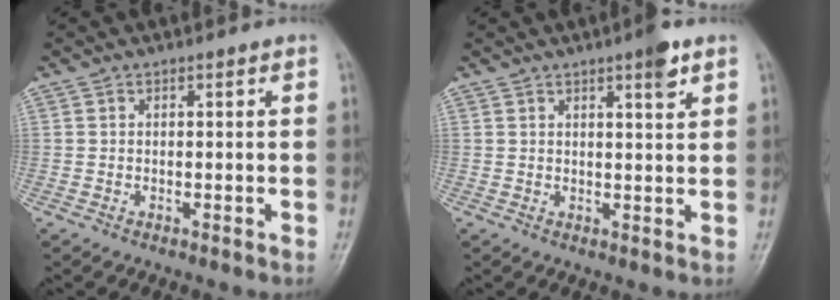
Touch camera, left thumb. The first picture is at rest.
{"total": 4.0, "force": [2.5, 0.7, 3.1], "torque": [-0.040, -0.013, 0.034]}